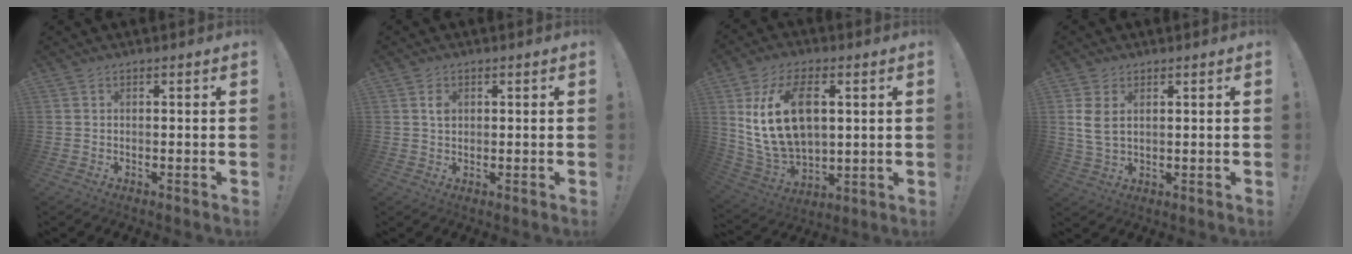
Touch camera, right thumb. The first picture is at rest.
{"total": 2.4, "force": [0.6, 1.7, 1.5], "torque": [-0.015, -0.002, 0.007]}
{"total": 18.8, "force": [4.7, 11.5, 14.1], "torque": [-0.279, -0.009, 0.082]}
{"total": 5.8, "force": [2.1, 3.4, 4.2], "torque": [-0.080, -0.005, 0.038]}